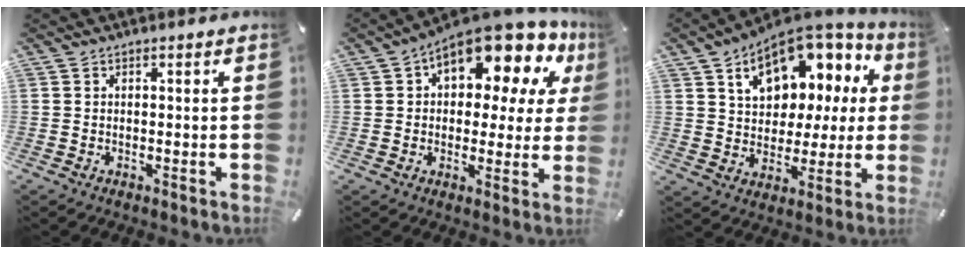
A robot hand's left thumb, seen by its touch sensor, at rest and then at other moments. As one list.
[{"total": 14.6, "force": [8.8, 6.8, 9.4], "torque": [-0.128, -0.076, 0.146]}, {"total": 13.8, "force": [7.3, 9.4, 7.1], "torque": [-0.120, -0.041, 0.133]}]